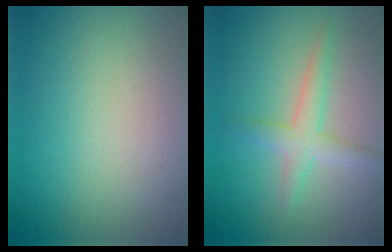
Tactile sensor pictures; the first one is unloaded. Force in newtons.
{"total": 2.5, "press": 2.5, "slide": 0.2}